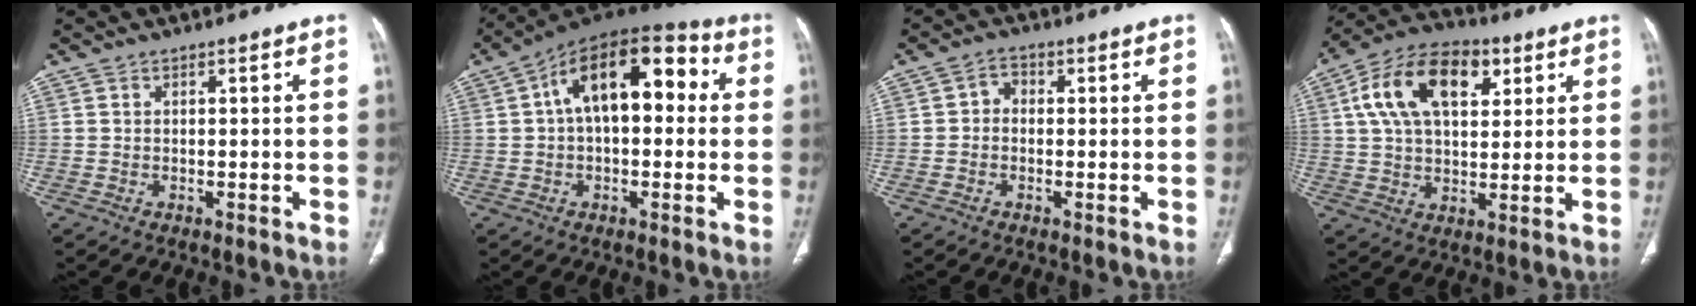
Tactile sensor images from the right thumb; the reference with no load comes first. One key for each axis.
{"total": 17.8, "fx": 3.4, "fy": 9.5, "fz": 14.7, "tx": -0.200, "ty": 0.047, "tz": 0.042}
{"total": 2.7, "fx": -0.1, "fy": 2.2, "fz": 1.5, "tx": -0.013, "ty": 0.012, "tz": -0.012}
{"total": 17.6, "fx": 6.1, "fy": 10.2, "fz": 13.0, "tx": -0.208, "ty": 0.006, "tz": 0.100}